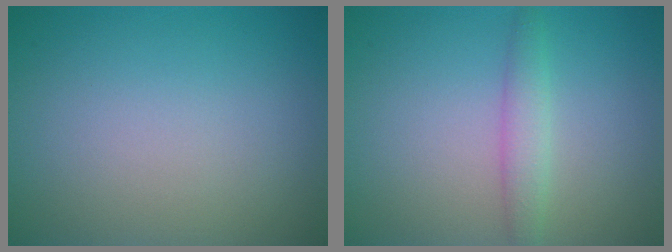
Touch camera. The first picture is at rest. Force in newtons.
{"total": 2.1, "press": 2.1, "slide": 0.0}